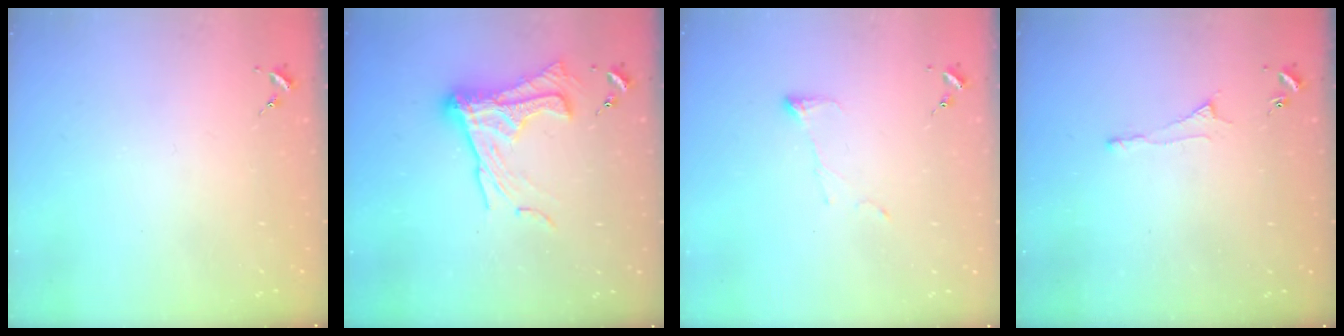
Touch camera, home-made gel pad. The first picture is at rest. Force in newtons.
{"total": 15.8, "press": 15.7, "slide": 1.3}
{"total": 5.5, "press": 5.5, "slide": 0.4}
{"total": 3.2, "press": 3.2, "slide": 0.5}